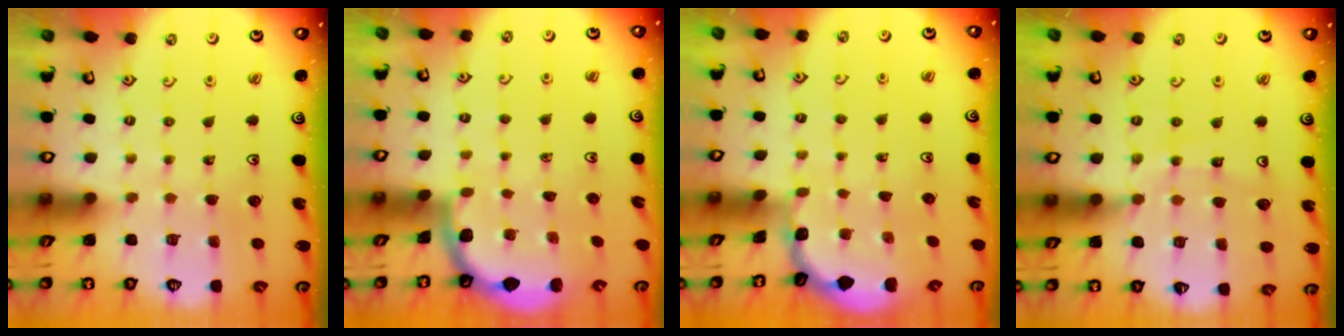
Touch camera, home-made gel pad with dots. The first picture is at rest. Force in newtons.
{"total": 1.9, "press": 1.9, "slide": 0.0}
{"total": 1.1, "press": 1.1, "slide": 0.1}
{"total": 11.0, "press": 11.0, "slide": 1.4}